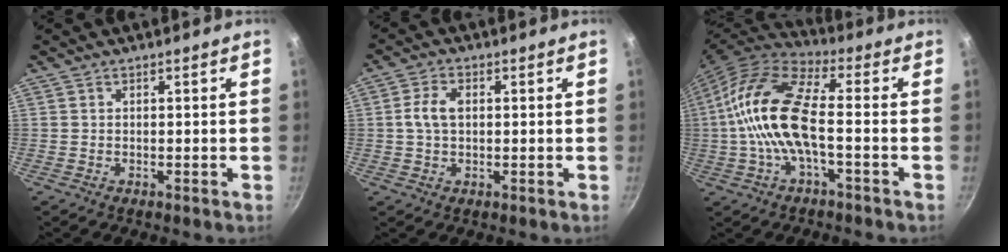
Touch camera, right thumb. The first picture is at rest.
{"total": 4.8, "force": [0.5, 3.0, 3.7], "torque": [-0.080, 0.010, 0.007]}
{"total": 16.4, "force": [-1.5, 6.3, 15.1], "torque": [-0.321, 0.038, -0.033]}